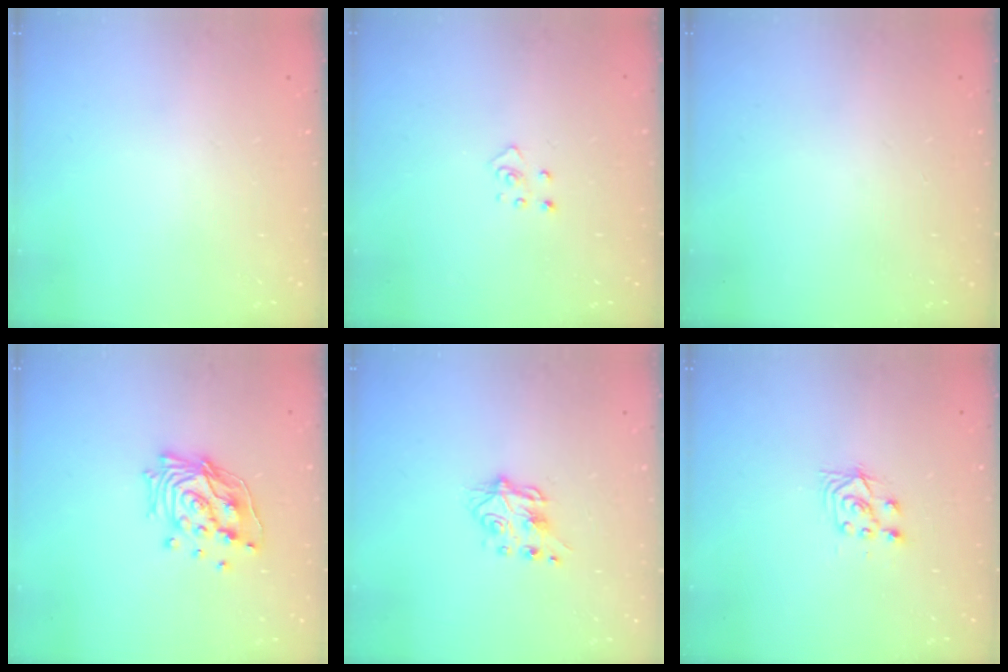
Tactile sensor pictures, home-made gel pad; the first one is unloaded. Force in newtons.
{"total": 2.8, "press": 2.8, "slide": 0.3}
{"total": 0.0}
{"total": 14.9, "press": 14.8, "slide": 1.4}
{"total": 6.5, "press": 6.5, "slide": 0.6}
{"total": 4.4, "press": 4.2, "slide": 1.0}